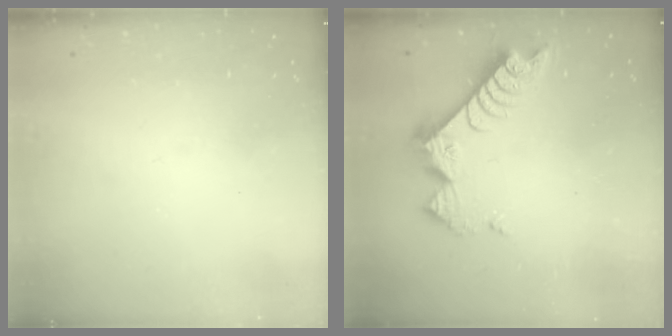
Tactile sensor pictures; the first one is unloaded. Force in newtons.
{"total": 9.4, "press": 9.4, "slide": 0.7}